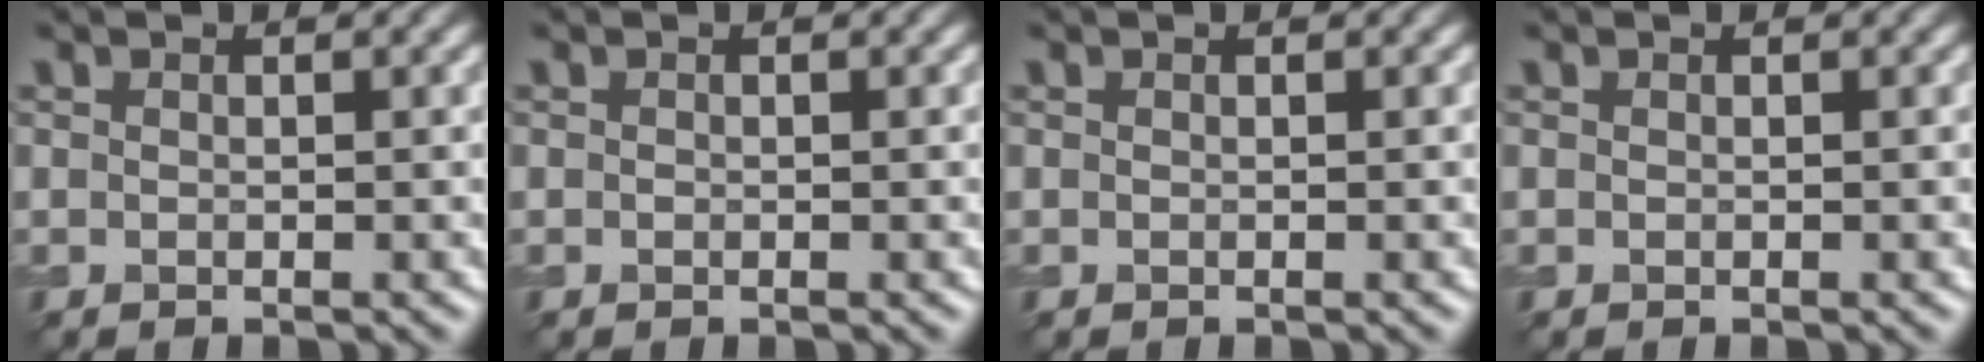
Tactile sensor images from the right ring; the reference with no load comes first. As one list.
[{"total": 0.0}, {"total": 0.0}, {"total": 0.0}]